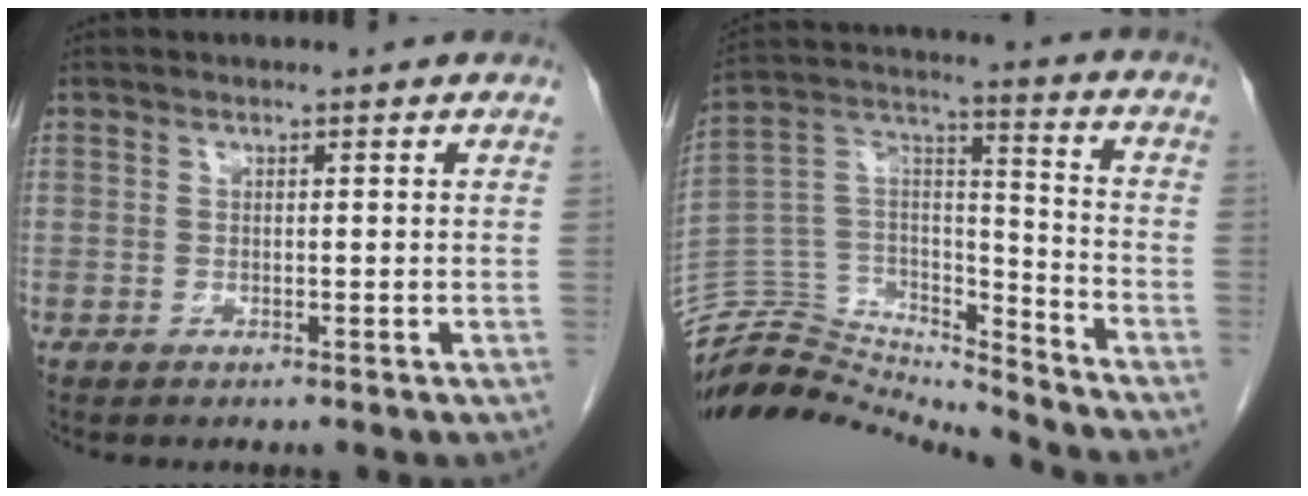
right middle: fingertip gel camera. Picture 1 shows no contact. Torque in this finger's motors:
{"motor_torque": [0.86, -0.99, 0.19, 0.01]}